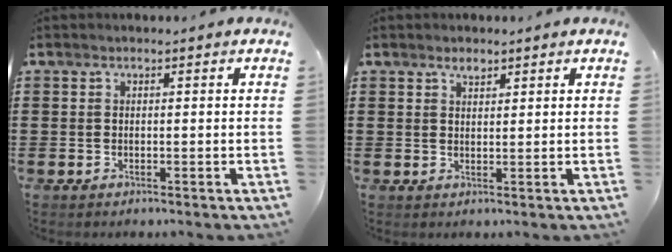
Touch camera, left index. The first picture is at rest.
{"total": 1.6, "force": [1.2, 0.8, 0.7], "torque": [-0.017, 0.003, 0.022]}